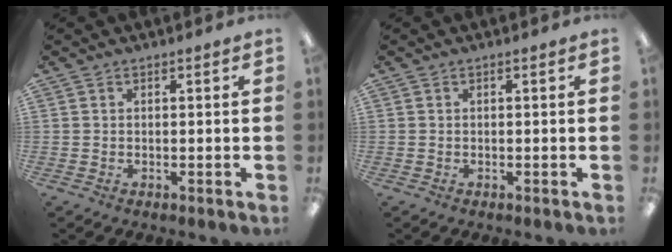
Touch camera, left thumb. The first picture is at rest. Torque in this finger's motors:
{"motor_torque": [0.00, 0.00, 0.15, -0.14, 0.00]}